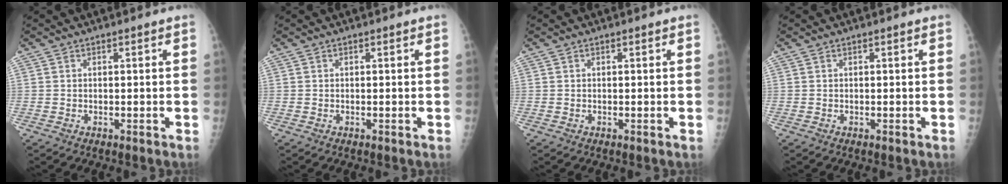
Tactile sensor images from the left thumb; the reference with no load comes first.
{"total": 0.0}
{"total": 0.0}
{"total": 0.0}